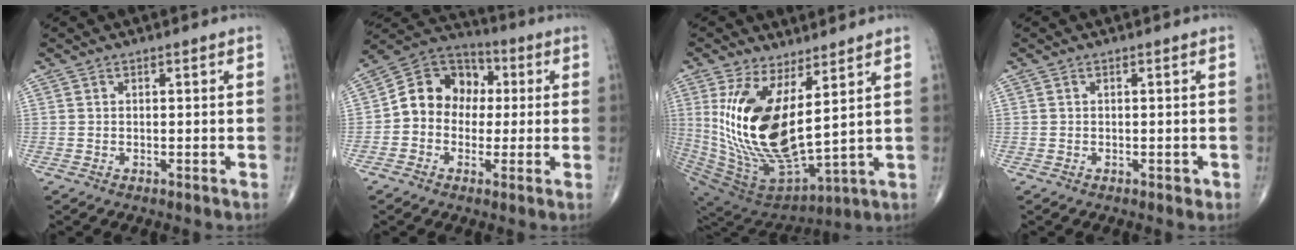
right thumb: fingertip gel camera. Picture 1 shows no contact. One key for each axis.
{"total": 11.9, "fx": 0.3, "fy": 10.0, "fz": 6.4, "tx": -0.068, "ty": 0.035, "tz": -0.010}
{"total": 20.5, "fx": 5.3, "fy": 8.6, "fz": 17.8, "tx": -0.351, "ty": -0.055, "tz": 0.122}
{"total": 0.8, "fx": -0.3, "fy": 0.5, "fz": 0.5, "tx": -0.004, "ty": 0.000, "tz": -0.006}